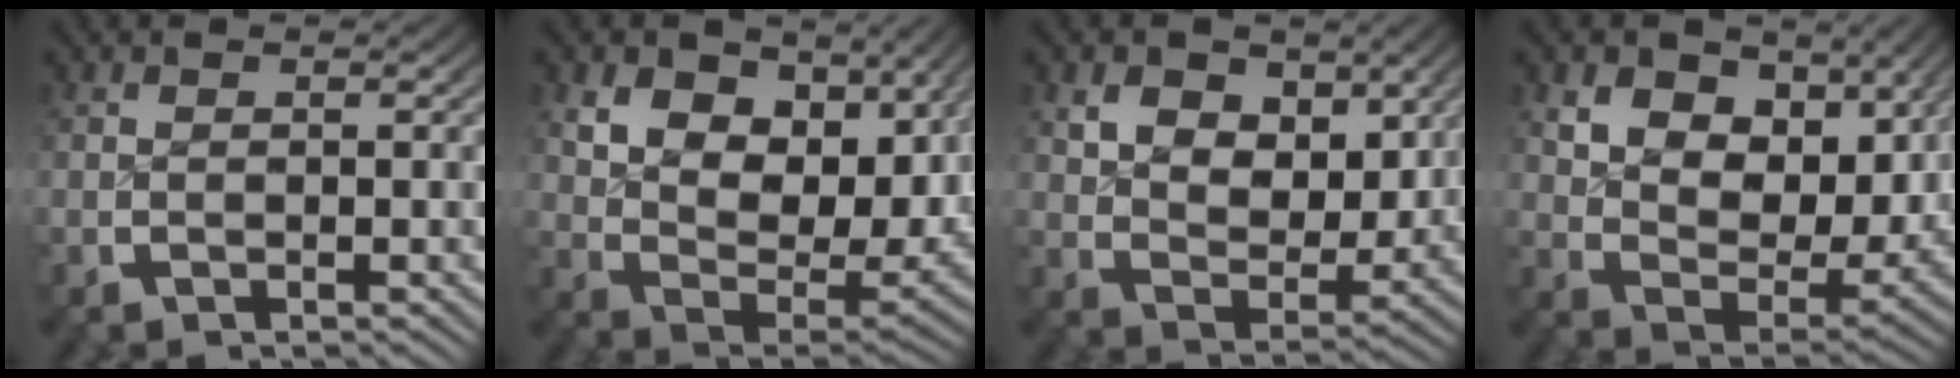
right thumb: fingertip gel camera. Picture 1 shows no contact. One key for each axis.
{"total": 10.4, "fx": 2.2, "fy": 7.0, "fz": 7.4, "tx": -0.138, "ty": -0.037, "tz": 0.048}
{"total": 6.0, "fx": 1.5, "fy": 4.3, "fz": 3.9, "tx": -0.079, "ty": -0.035, "tz": 0.038}
{"total": 9.4, "fx": 2.1, "fy": 6.5, "fz": 6.5, "tx": -0.122, "ty": -0.036, "tz": 0.046}